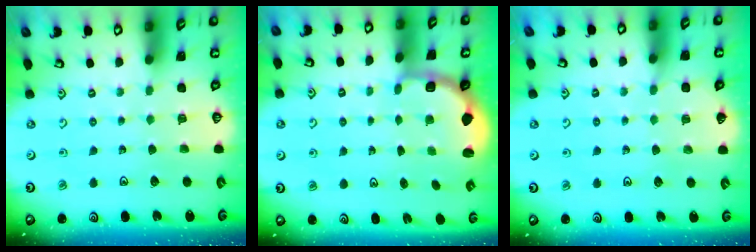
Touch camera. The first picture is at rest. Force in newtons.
{"total": 2.8, "press": 2.2, "slide": 1.7}
{"total": 5.2, "press": 5.2, "slide": 0.5}